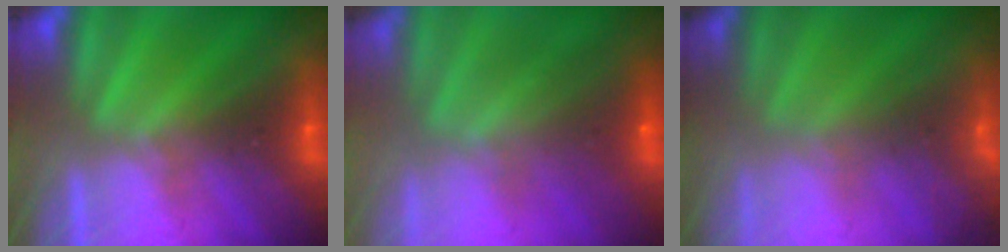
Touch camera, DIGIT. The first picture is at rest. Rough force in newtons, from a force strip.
{"total": 5.7}
{"total": 7.3}